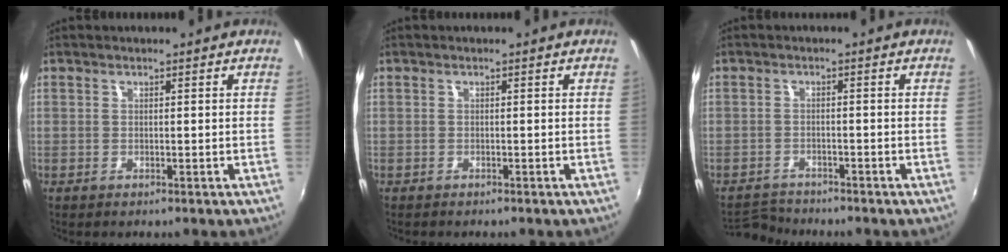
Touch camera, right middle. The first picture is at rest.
{"total": 0.8, "force": [-0.7, 0.3, 0.1], "torque": [-0.006, -0.003, -0.012]}
{"total": 4.4, "force": [-4.3, 0.9, 0.1], "torque": [-0.018, -0.003, -0.081]}